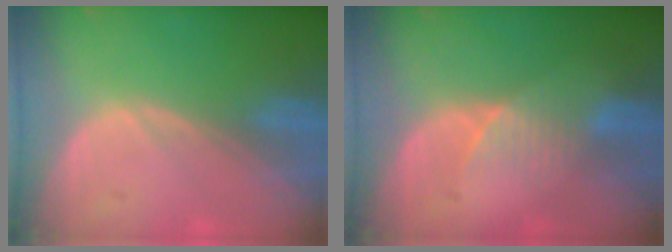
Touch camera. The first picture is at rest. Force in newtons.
{"total": 3.6, "press": 3.3, "slide": 1.4}